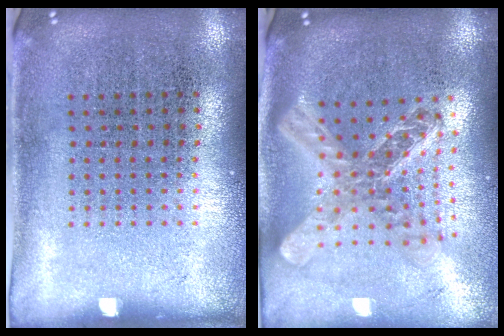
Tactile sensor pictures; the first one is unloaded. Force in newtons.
{"total": 2.4, "press": 1.9, "slide": 1.4}